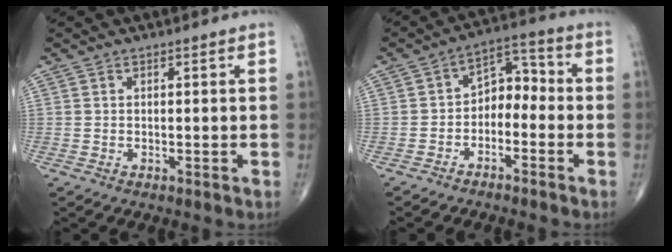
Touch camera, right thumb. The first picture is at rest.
{"total": 7.2, "force": [-2.5, 4.9, 4.6], "torque": [-0.044, 0.050, -0.054]}